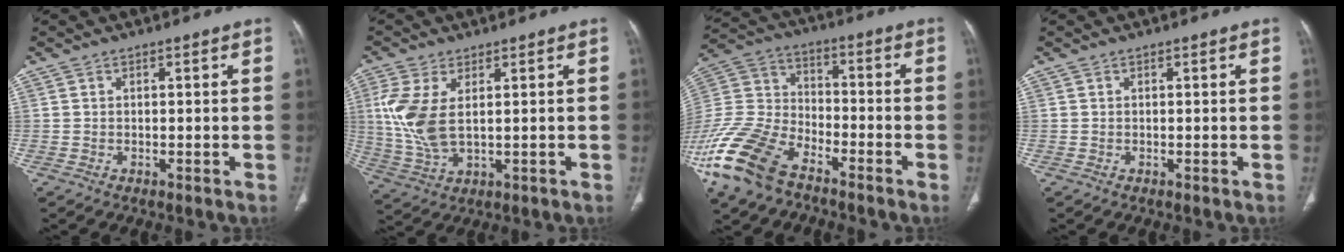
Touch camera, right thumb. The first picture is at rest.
{"total": 9.5, "force": [1.7, 4.6, 8.1], "torque": [-0.191, -0.006, 0.044]}
{"total": 18.9, "force": [-12.2, 9.9, 10.5], "torque": [-0.236, 0.040, -0.235]}
{"total": 0.0}